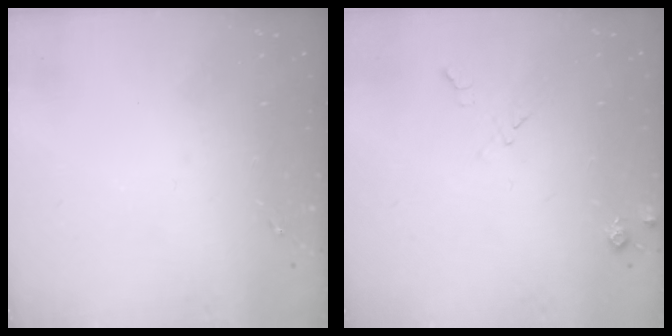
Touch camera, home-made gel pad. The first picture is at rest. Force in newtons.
{"total": 5.8, "press": 5.8, "slide": 0.8}